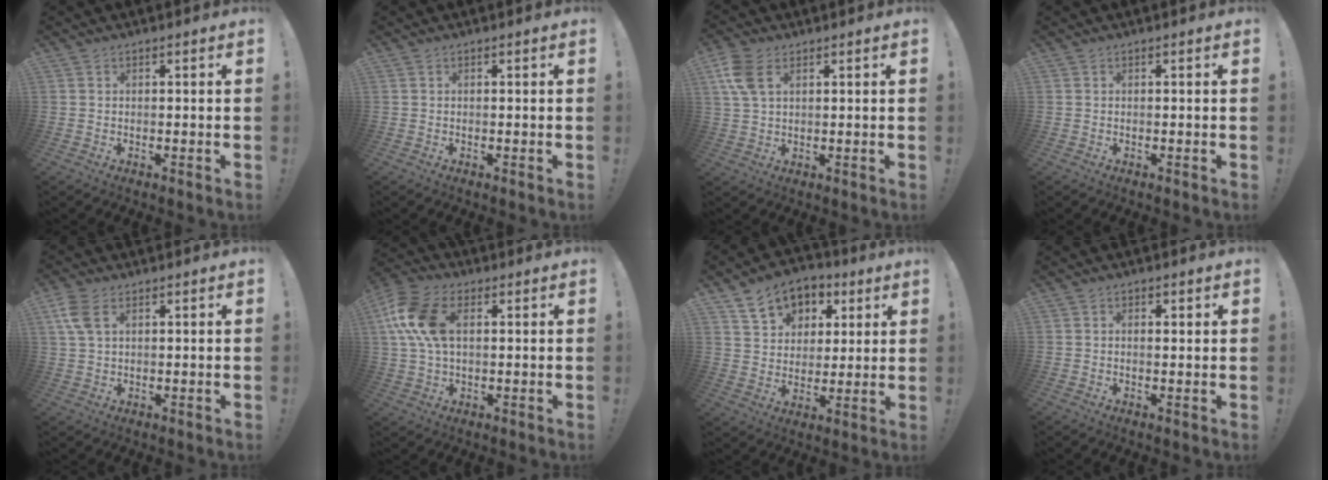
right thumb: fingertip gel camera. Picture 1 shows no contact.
{"total": 0.0}
{"total": 8.1, "force": [3.4, 4.8, 5.5], "torque": [-0.111, -0.003, 0.066]}
{"total": 0.0}
{"total": 6.2, "force": [2.7, 3.5, 4.4], "torque": [-0.098, -0.003, 0.050]}
{"total": 13.0, "force": [2.8, 7.7, 10.1], "torque": [-0.214, 0.006, 0.054]}
{"total": 11.4, "force": [6.0, 8.7, 4.4], "torque": [-0.064, -0.033, 0.118]}
{"total": 0.8, "force": [0.3, 0.4, 0.6], "torque": [0.004, -0.006, 0.003]}